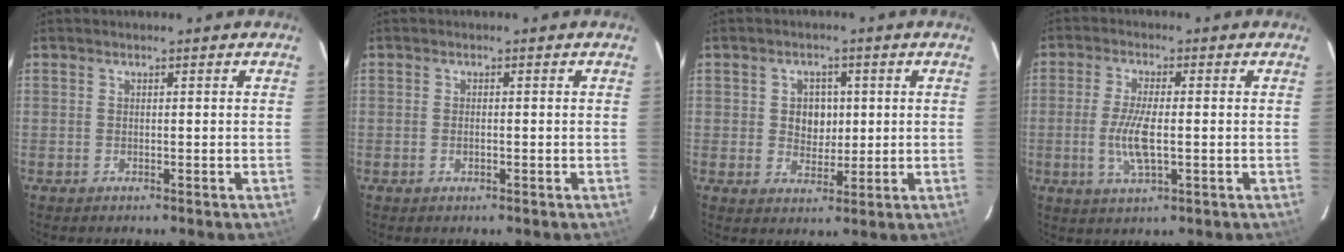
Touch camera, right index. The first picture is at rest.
{"total": 0.8, "force": [-0.3, 0.5, 0.6], "torque": [-0.012, -0.001, -0.006]}
{"total": 5.0, "force": [0.6, 4.1, 2.7], "torque": [-0.044, 0.008, 0.015]}
{"total": 7.5, "force": [-1.1, 2.1, 7.1], "torque": [-0.143, -0.007, -0.022]}